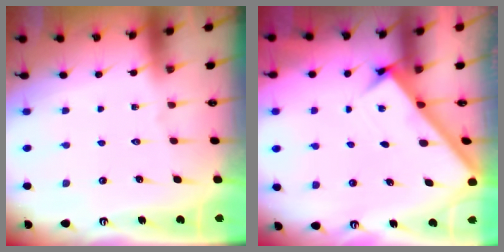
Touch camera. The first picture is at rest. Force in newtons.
{"total": 2.5, "press": 2.5, "slide": 0.3}